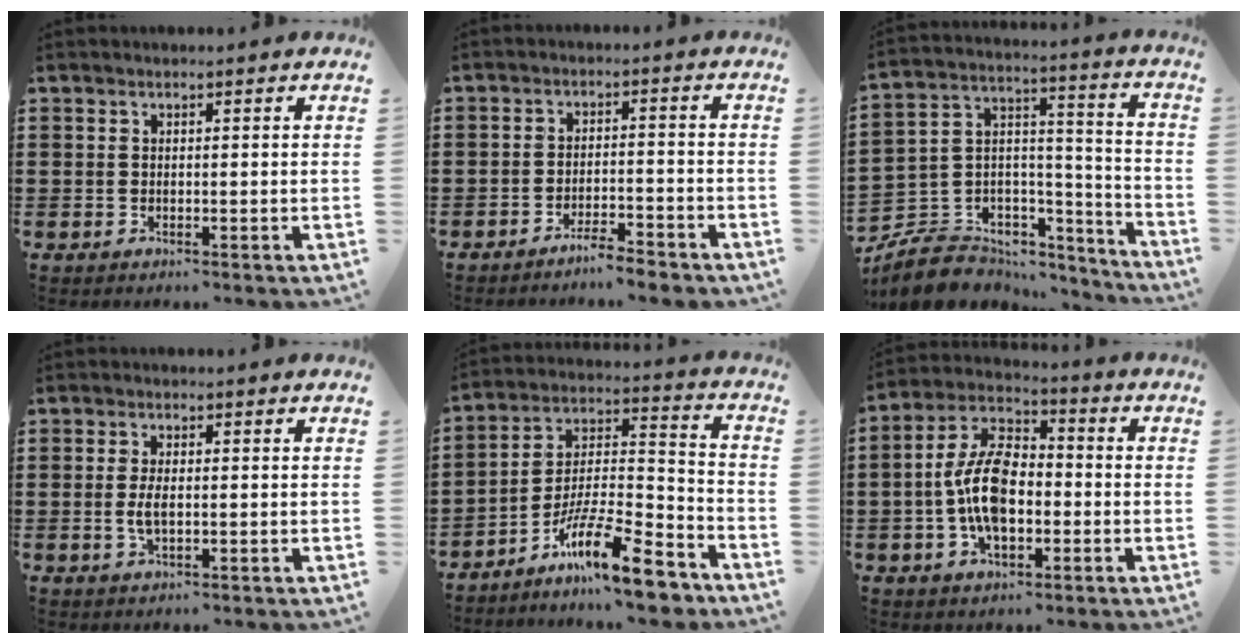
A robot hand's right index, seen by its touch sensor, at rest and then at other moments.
{"total": 3.6, "force": [-3.5, 0.1, 1.0], "torque": [-0.020, 0.003, -0.071]}
{"total": 7.8, "force": [-6.0, 4.7, 1.8], "torque": [-0.057, 0.001, -0.113]}
{"total": 3.1, "force": [-0.2, 1.2, 2.8], "torque": [-0.068, -0.004, -0.010]}
{"total": 14.6, "force": [-11.0, 2.6, 9.3], "torque": [-0.154, 0.032, -0.198]}
{"total": 10.8, "force": [-1.9, 6.0, 8.8], "torque": [-0.209, 0.005, -0.042]}